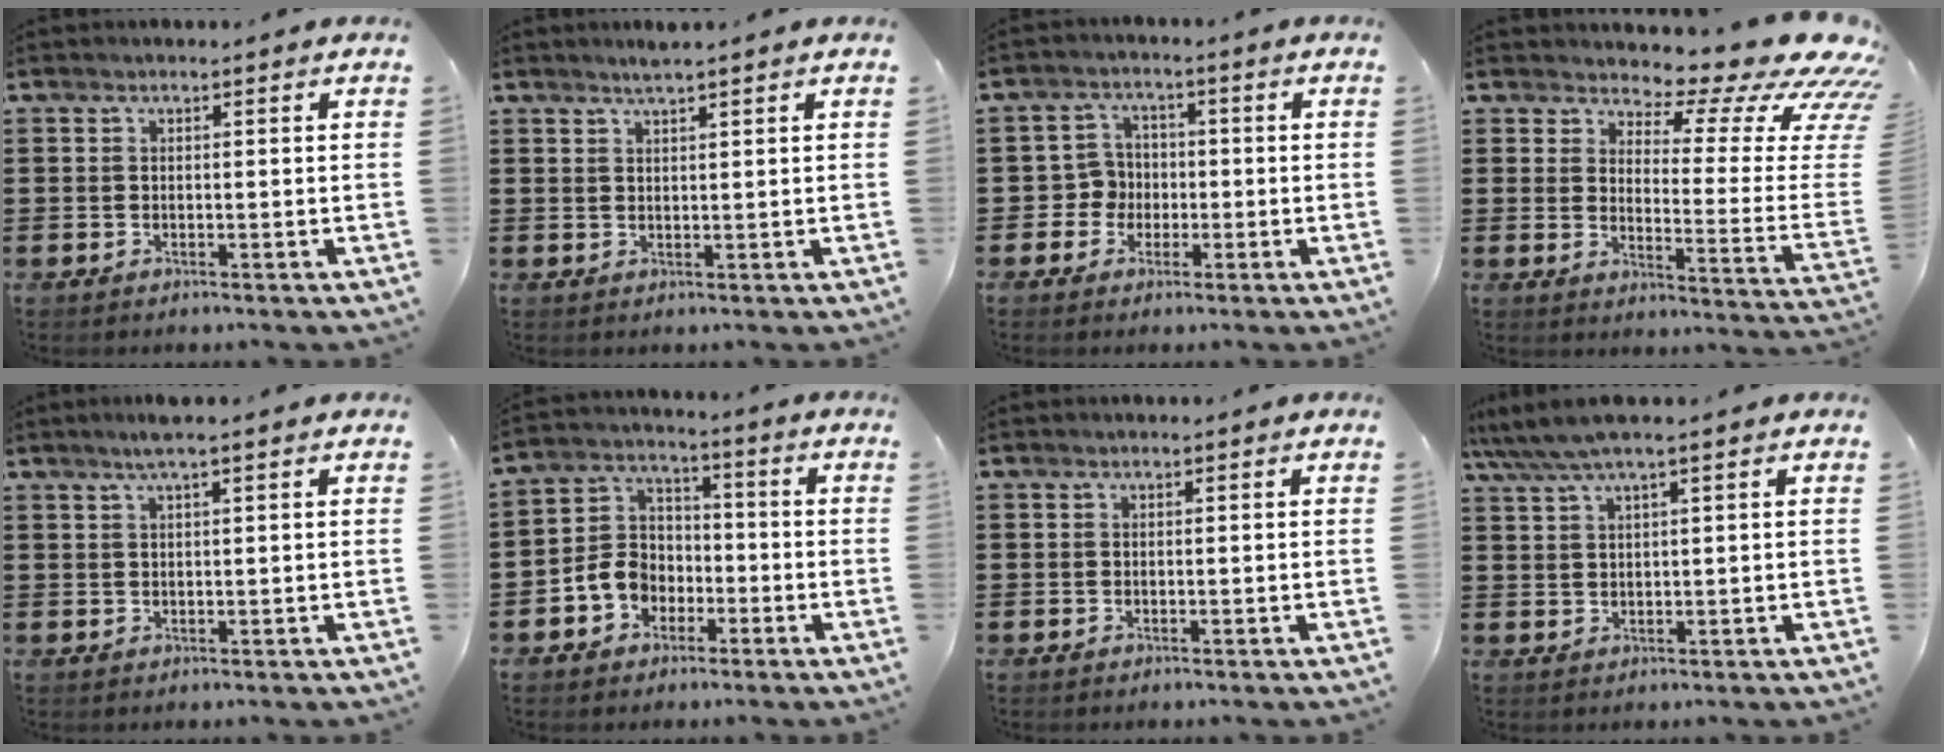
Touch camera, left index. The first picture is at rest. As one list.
[{"total": 1.9, "force": [1.6, -0.1, 0.9], "torque": [-0.019, 0.000, 0.030]}, {"total": 4.2, "force": [-1.1, 4.0, 0.9], "torque": [-0.033, 0.010, -0.025]}, {"total": 9.6, "force": [7.0, 3.1, 5.8], "torque": [-0.090, -0.059, 0.116]}, {"total": 2.3, "force": [1.5, -0.1, 1.7], "torque": [-0.035, 0.001, 0.026]}, {"total": 6.6, "force": [-2.8, 5.6, 2.3], "torque": [-0.073, 0.015, -0.059]}, {"total": 0.0}, {"total": 3.3, "force": [2.2, 0.2, 2.5], "torque": [-0.054, 0.000, 0.038]}]